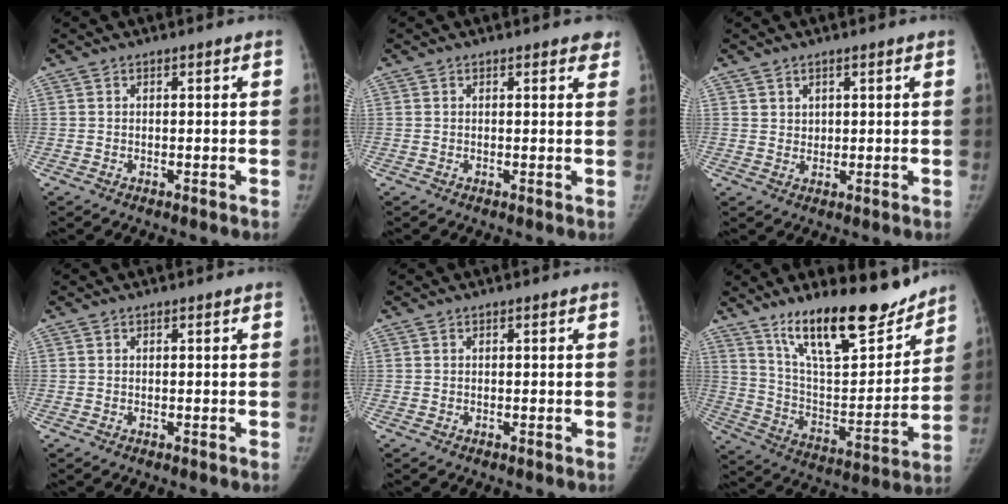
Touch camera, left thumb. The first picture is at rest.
{"total": 2.0, "force": [1.5, 0.8, 1.0], "torque": [0.007, -0.003, 0.011]}
{"total": 1.8, "force": [1.2, 1.3, 0.2], "torque": [0.012, -0.008, 0.017]}
{"total": 0.0}
{"total": 0.0}
{"total": 21.9, "force": [16.5, 6.7, 12.8], "torque": [-0.160, -0.096, 0.277]}